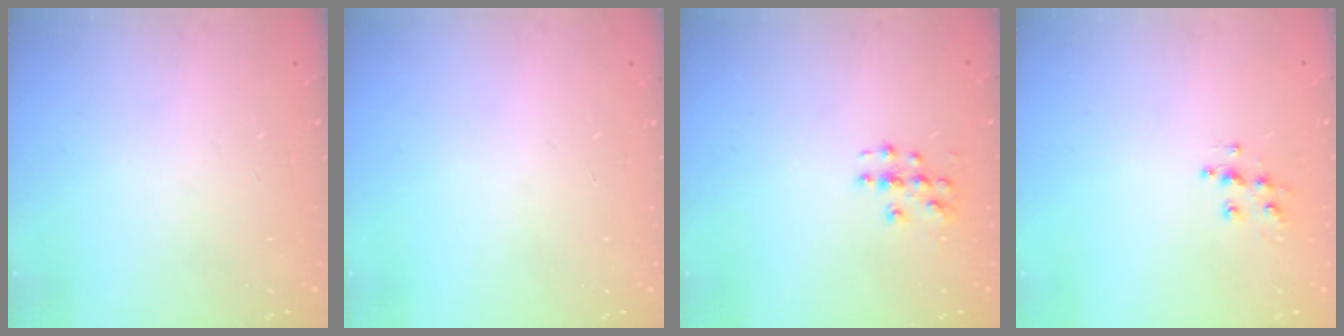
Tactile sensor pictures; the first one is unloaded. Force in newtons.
{"total": 0.0}
{"total": 4.2, "press": 4.2, "slide": 0.1}
{"total": 7.3, "press": 7.3, "slide": 0.1}